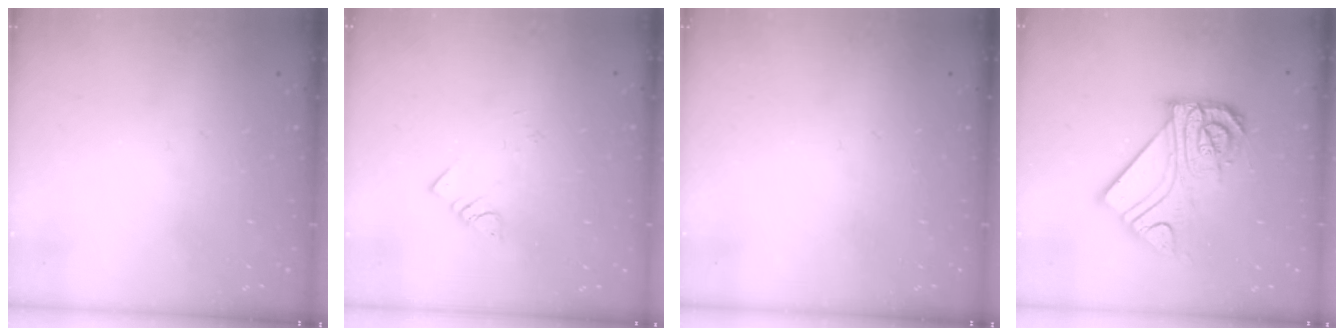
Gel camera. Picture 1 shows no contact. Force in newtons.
{"total": 1.9, "press": 1.9, "slide": 0.1}
{"total": 0.0}
{"total": 13.6, "press": 13.6, "slide": 0.7}